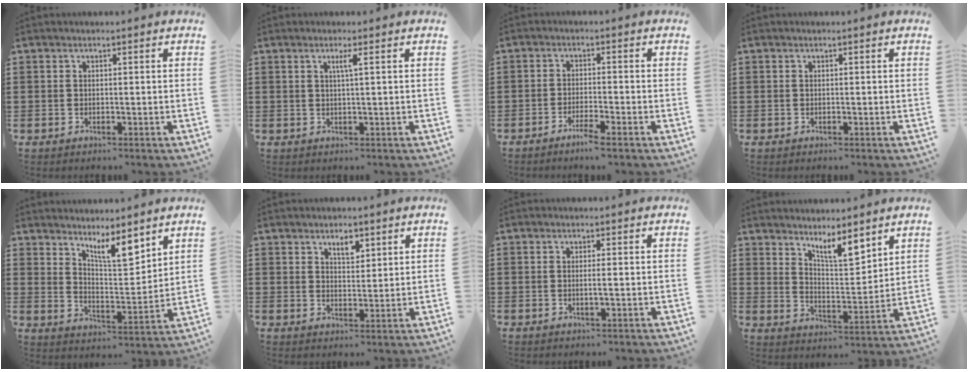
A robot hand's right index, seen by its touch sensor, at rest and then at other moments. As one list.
[{"total": 1.7, "force": [0.5, -0.3, 1.5], "torque": [-0.029, -0.003, 0.007]}, {"total": 2.5, "force": [-2.0, -0.3, 1.4], "torque": [-0.031, -0.003, -0.039]}, {"total": 0.0}, {"total": 7.1, "force": [5.9, 1.7, 3.6], "torque": [-0.064, -0.028, 0.101]}, {"total": 2.9, "force": [2.1, 1.3, 1.6], "torque": [-0.029, 0.001, 0.036]}, {"total": 1.2, "force": [-0.1, -0.1, 1.2], "torque": [-0.023, -0.004, -0.003]}, {"total": 6.6, "force": [5.6, 1.3, 3.2], "torque": [-0.063, -0.025, 0.097]}]